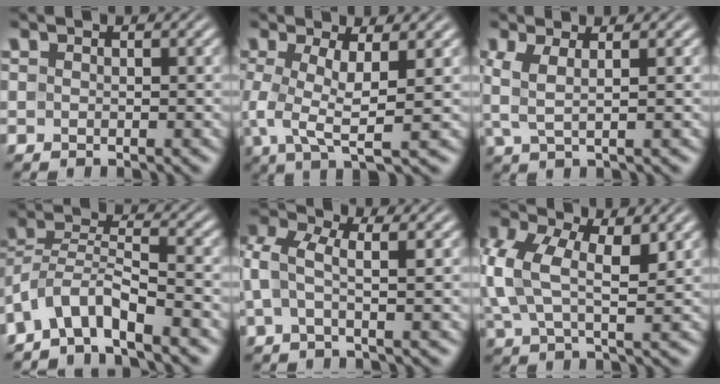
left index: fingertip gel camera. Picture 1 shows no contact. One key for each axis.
{"total": 5.2, "fx": 0.1, "fy": 1.4, "fz": 5.0, "tx": -0.105, "ty": -0.005, "tz": 0.002}
{"total": 2.6, "fx": 0.7, "fy": 0.6, "fz": 2.5, "tx": -0.055, "ty": 0.002, "tz": 0.015}
{"total": 5.6, "fx": -4.4, "fy": 1.3, "fz": 3.1, "tx": -0.055, "ty": 0.008, "tz": -0.090}
{"total": 3.8, "fx": 0.8, "fy": 1.5, "fz": 3.4, "tx": -0.083, "ty": 0.006, "tz": 0.007}
{"total": 7.5, "fx": 1.5, "fy": 4.0, "fz": 6.1, "tx": -0.154, "ty": 0.007, "tz": 0.024}